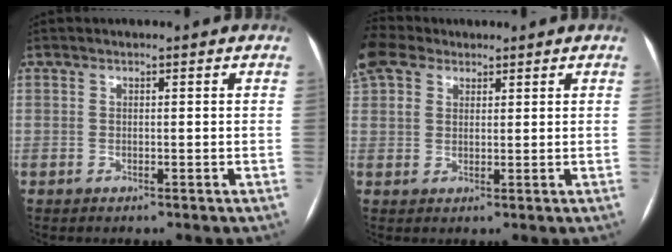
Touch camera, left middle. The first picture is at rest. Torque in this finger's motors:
{"motor_torque": [0.52, -0.19, 1.06, 0.21]}